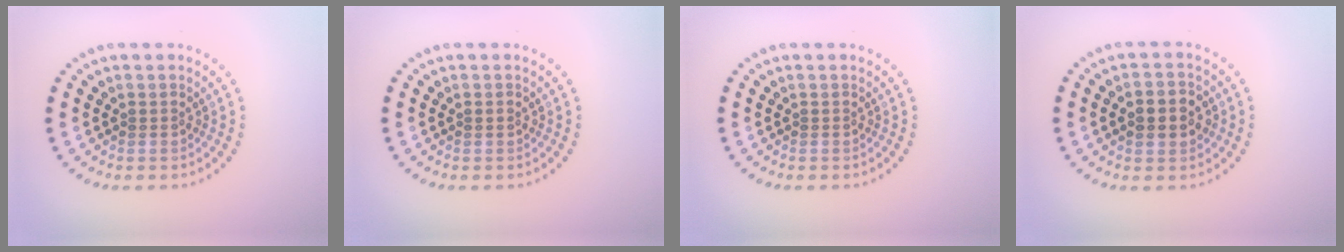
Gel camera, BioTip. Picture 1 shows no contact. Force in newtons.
{"total": 0.5, "press": 0.5, "slide": 0.1}
{"total": 0.0}
{"total": 3.2, "press": 3.2, "slide": 0.3}